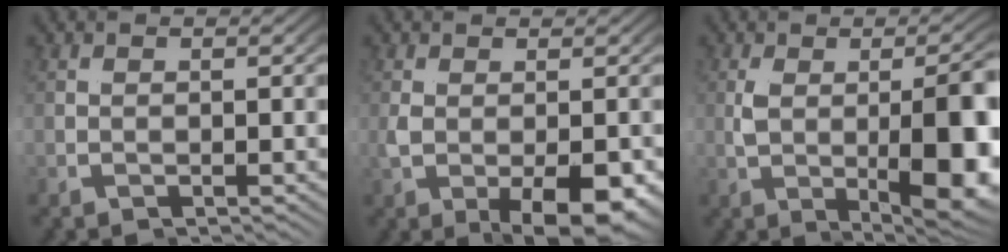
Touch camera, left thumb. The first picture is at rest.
{"total": 4.1, "force": [-1.1, 0.3, 4.0], "torque": [-0.060, 0.000, -0.015]}
{"total": 7.3, "force": [-1.0, 0.2, 7.2], "torque": [-0.113, 0.009, -0.008]}